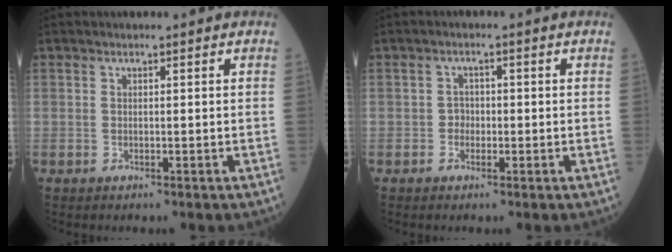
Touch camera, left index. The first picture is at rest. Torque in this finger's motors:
{"motor_torque": [-0.22, 0.21, 0.00, -0.01]}